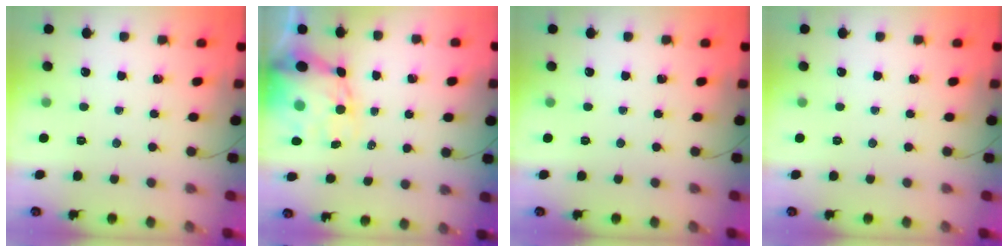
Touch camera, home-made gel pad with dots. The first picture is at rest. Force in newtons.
{"total": 10.8, "press": 10.3, "slide": 3.4}
{"total": 0.0}
{"total": 0.0}